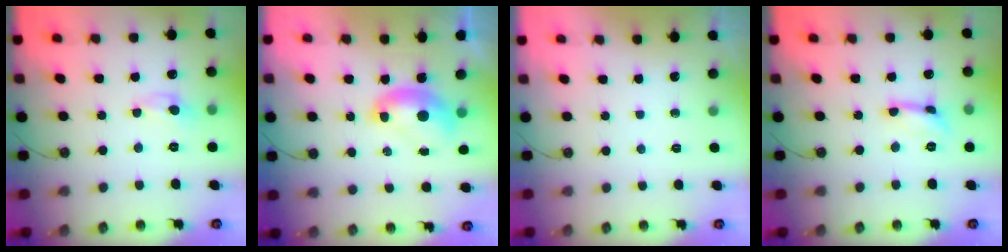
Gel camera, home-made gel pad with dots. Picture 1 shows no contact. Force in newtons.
{"total": 2.0, "press": 1.9, "slide": 0.4}
{"total": 0.0}
{"total": 0.0}